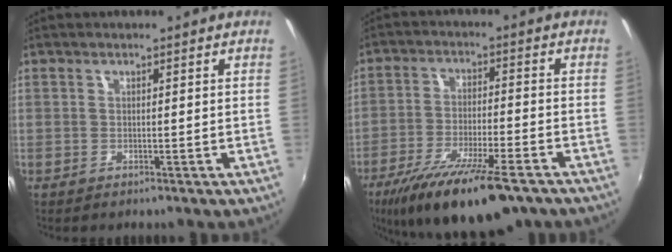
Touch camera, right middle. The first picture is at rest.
{"total": 17.7, "force": [-12.6, 4.5, 11.6], "torque": [-0.221, -0.041, -0.204]}